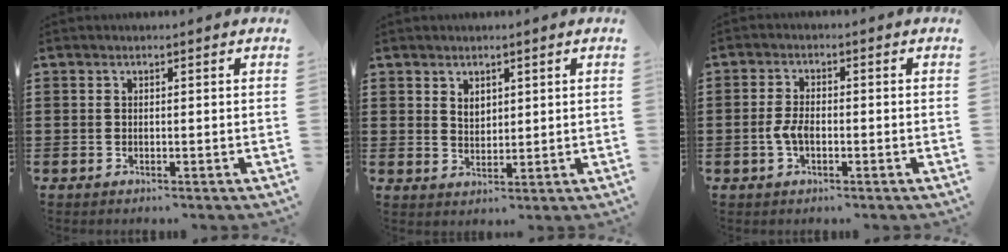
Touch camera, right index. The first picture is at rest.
{"total": 2.2, "force": [1.7, 1.3, 0.6], "torque": [-0.006, 0.001, 0.030]}
{"total": 3.3, "force": [-0.9, 1.7, 2.7], "torque": [-0.073, -0.006, -0.022]}